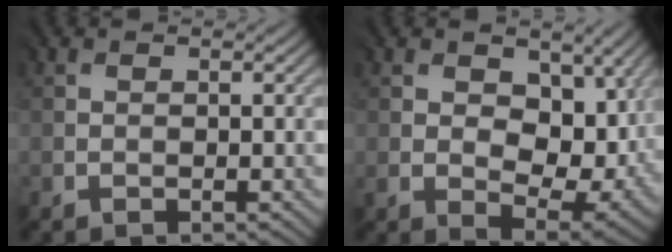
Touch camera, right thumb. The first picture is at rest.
{"total": 9.9, "force": [1.8, 6.3, 7.4], "torque": [-0.138, -0.020, 0.043]}